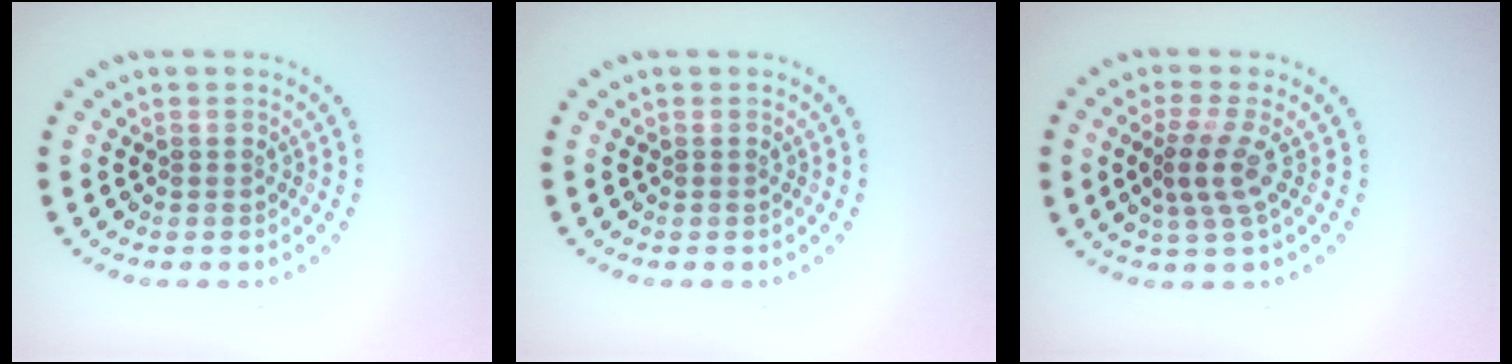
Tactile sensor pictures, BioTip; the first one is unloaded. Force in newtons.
{"total": 0.0}
{"total": 2.9, "press": 2.2, "slide": 1.9}